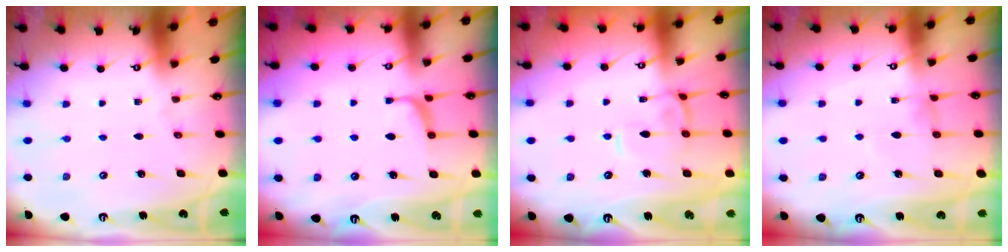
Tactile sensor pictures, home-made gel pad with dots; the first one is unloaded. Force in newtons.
{"total": 0.9, "press": 0.7, "slide": 0.5}
{"total": 2.8, "press": 2.7, "slide": 0.7}
{"total": 1.1, "press": 0.9, "slide": 0.5}